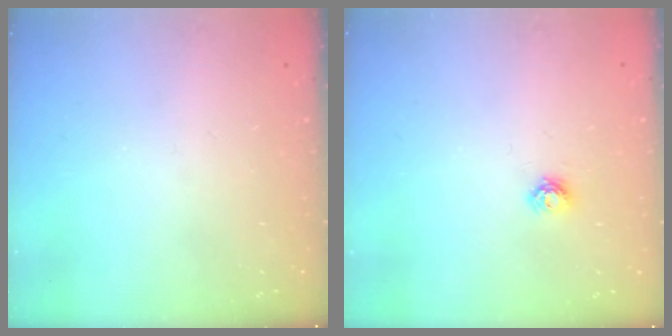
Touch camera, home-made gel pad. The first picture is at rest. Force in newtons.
{"total": 4.0, "press": 4.0, "slide": 0.5}